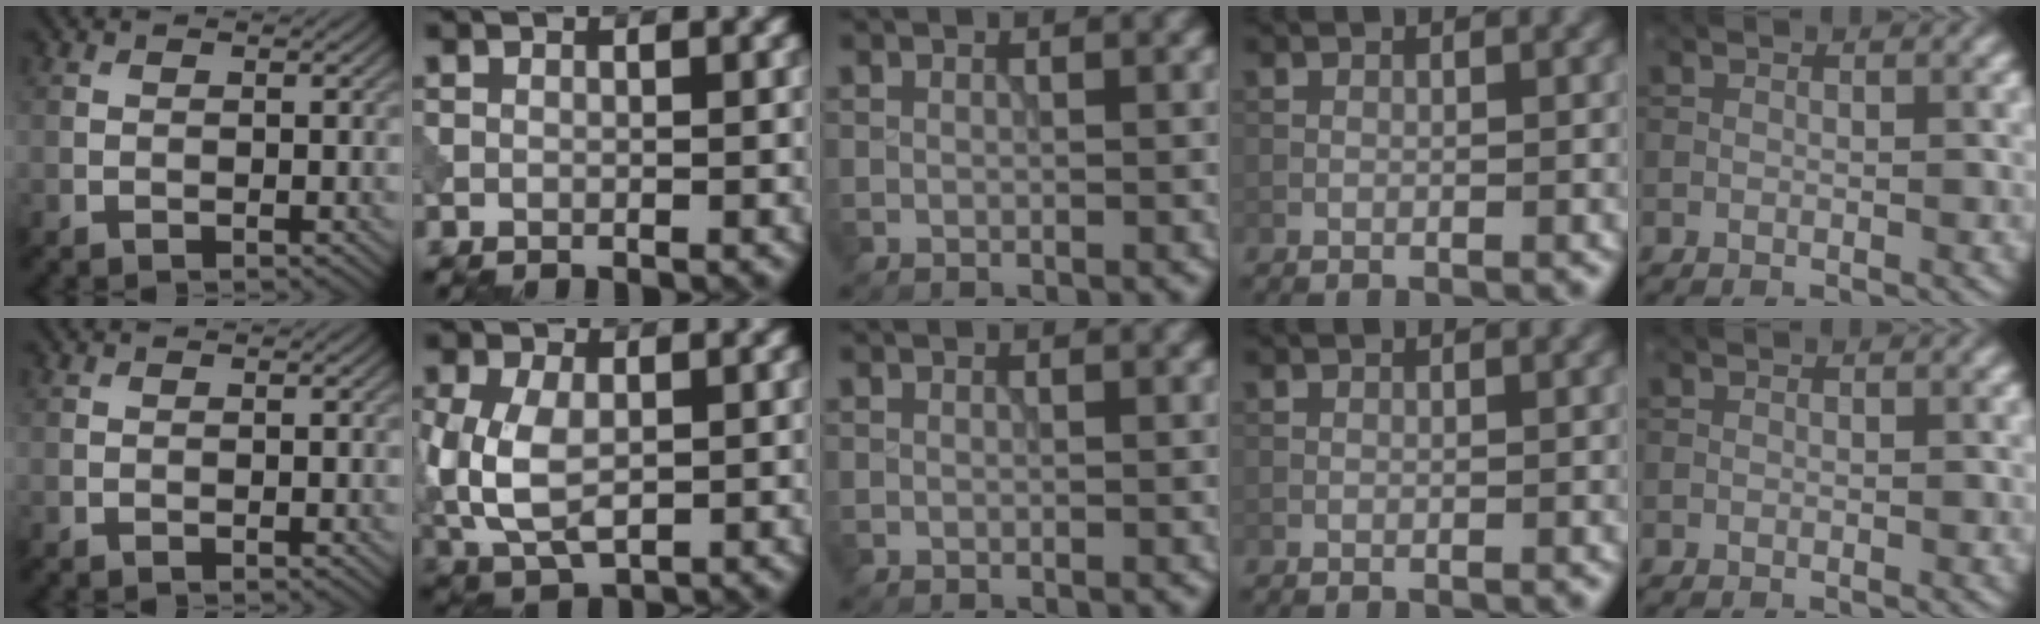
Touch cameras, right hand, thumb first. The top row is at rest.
{"index": {"total": 6.7, "force": [-0.5, 4.3, 5.2], "torque": [-0.124, -0.004, -0.010]}}